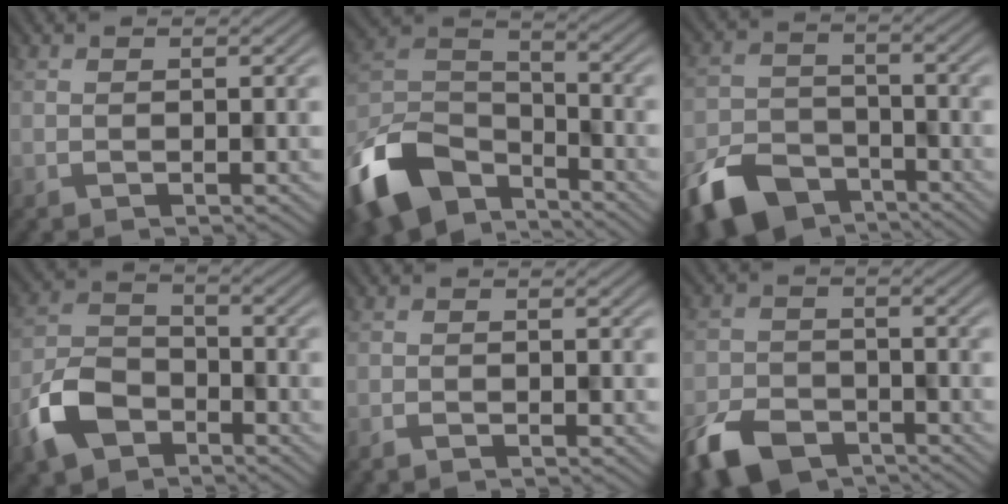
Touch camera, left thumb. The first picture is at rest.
{"total": 12.9, "force": [-10.4, 5.9, 4.9], "torque": [-0.130, -0.017, -0.183]}
{"total": 8.8, "force": [-7.7, 3.8, 2.1], "torque": [-0.047, -0.016, -0.123]}
{"total": 6.9, "force": [-5.6, 3.5, 1.9], "torque": [-0.054, -0.004, -0.099]}
{"total": 1.6, "force": [-1.6, -0.2, -0.2], "torque": [0.001, 0.001, -0.013]}
{"total": 7.5, "force": [-6.7, 2.9, 1.9], "torque": [-0.043, -0.017, -0.105]}